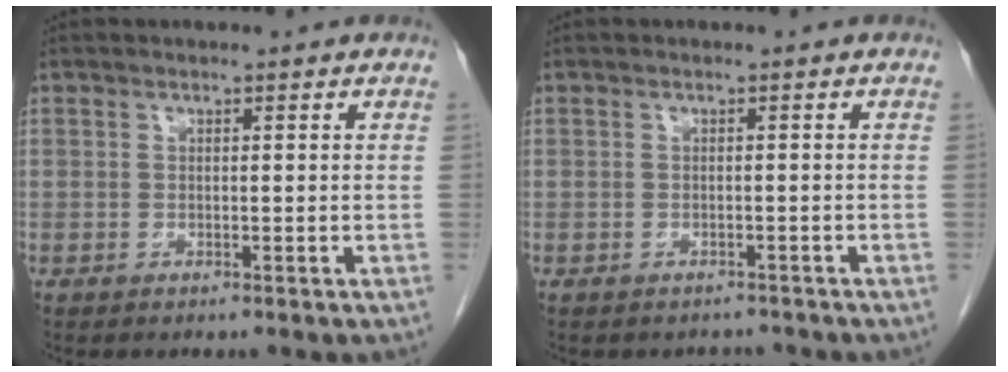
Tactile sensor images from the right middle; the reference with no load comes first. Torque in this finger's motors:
{"motor_torque": [0.06, 0.03, -0.04, 0.00]}